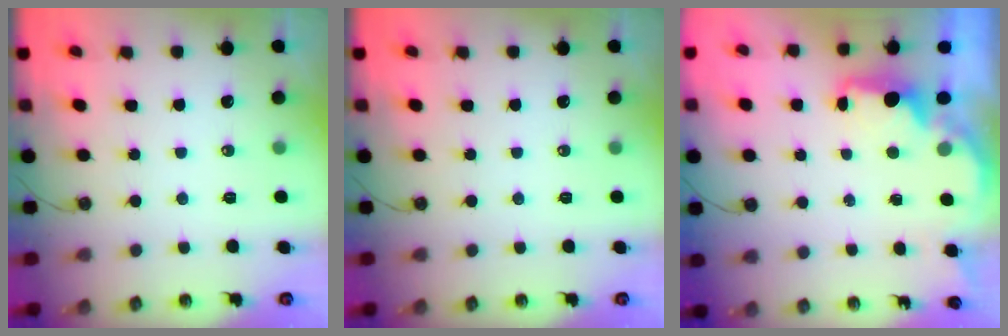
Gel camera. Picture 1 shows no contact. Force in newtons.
{"total": 0.0}
{"total": 2.3, "press": 2.2, "slide": 0.8}